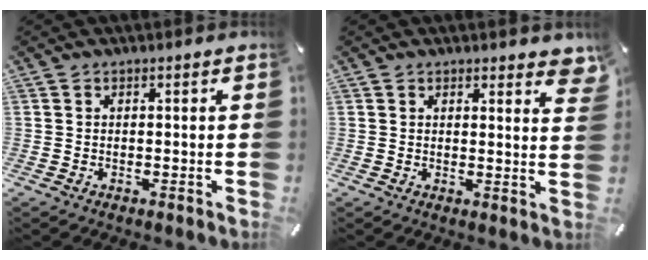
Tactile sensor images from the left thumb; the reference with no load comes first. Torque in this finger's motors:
{"motor_torque": [0.49, -0.34, 0.16, 0.12, -0.04]}